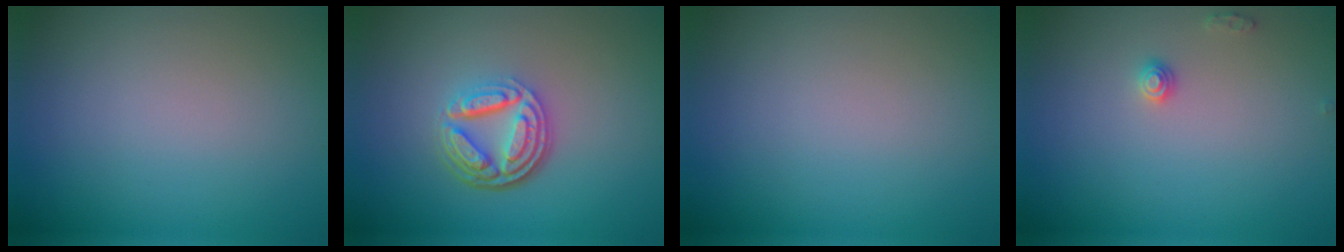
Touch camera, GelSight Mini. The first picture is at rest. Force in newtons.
{"total": 4.9, "press": 3.5, "slide": 3.4}
{"total": 0.0}
{"total": 1.0, "press": 1.0, "slide": 0.1}